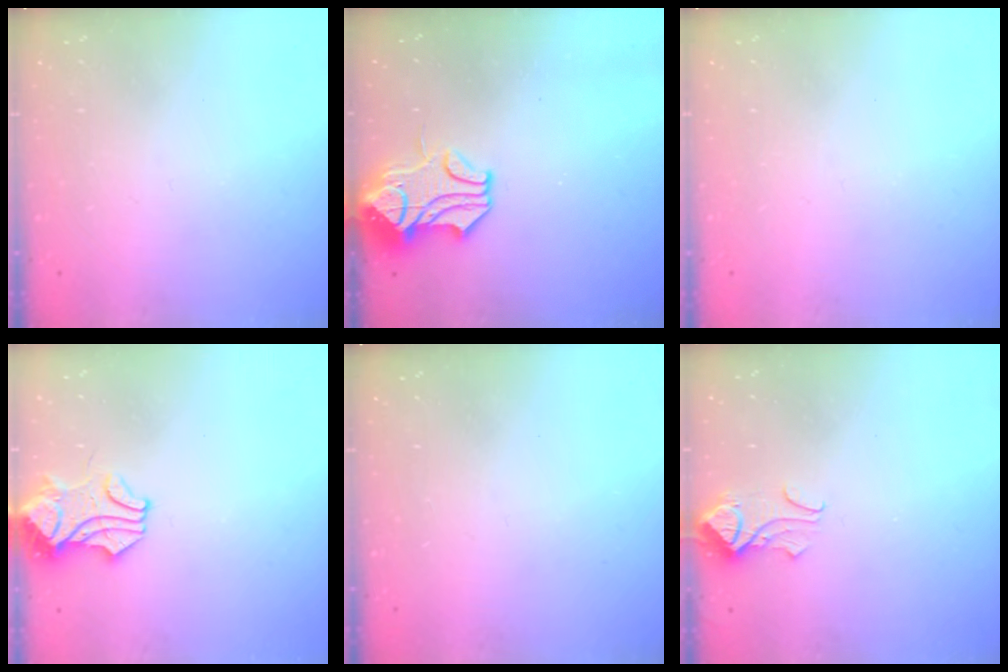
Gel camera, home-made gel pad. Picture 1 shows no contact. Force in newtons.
{"total": 2.3, "press": 1.7, "slide": 1.6}
{"total": 0.0}
{"total": 1.8, "press": 1.6, "slide": 0.8}
{"total": 0.0}
{"total": 2.4, "press": 2.3, "slide": 0.5}